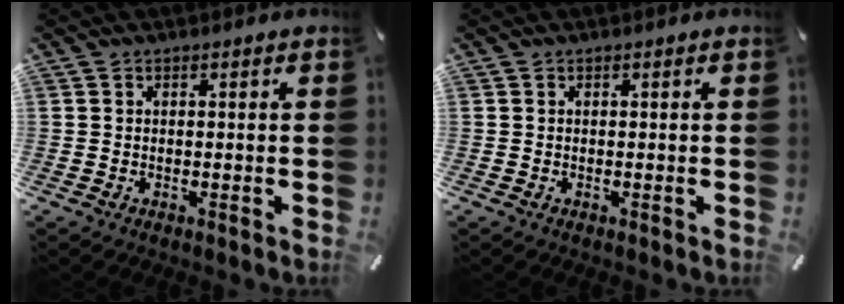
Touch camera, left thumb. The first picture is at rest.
{"total": 0.0}